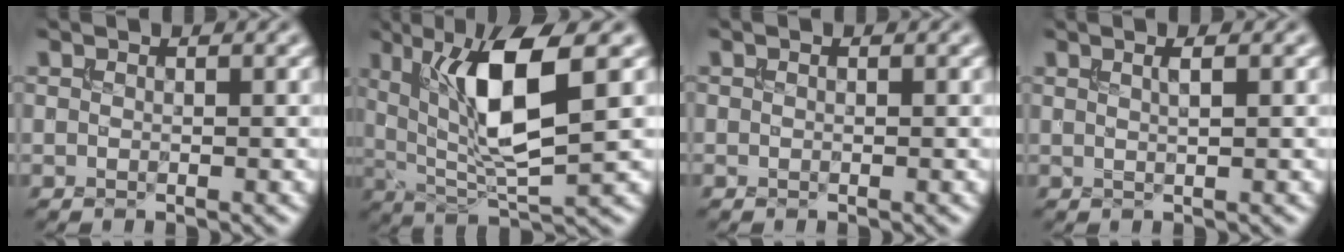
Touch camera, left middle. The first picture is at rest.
{"total": 8.8, "force": [2.3, 2.3, 8.2], "torque": [-0.143, -0.010, 0.045]}
{"total": 0.0}
{"total": 1.2, "force": [0.3, 0.3, 1.1], "torque": [-0.012, 0.004, 0.003]}